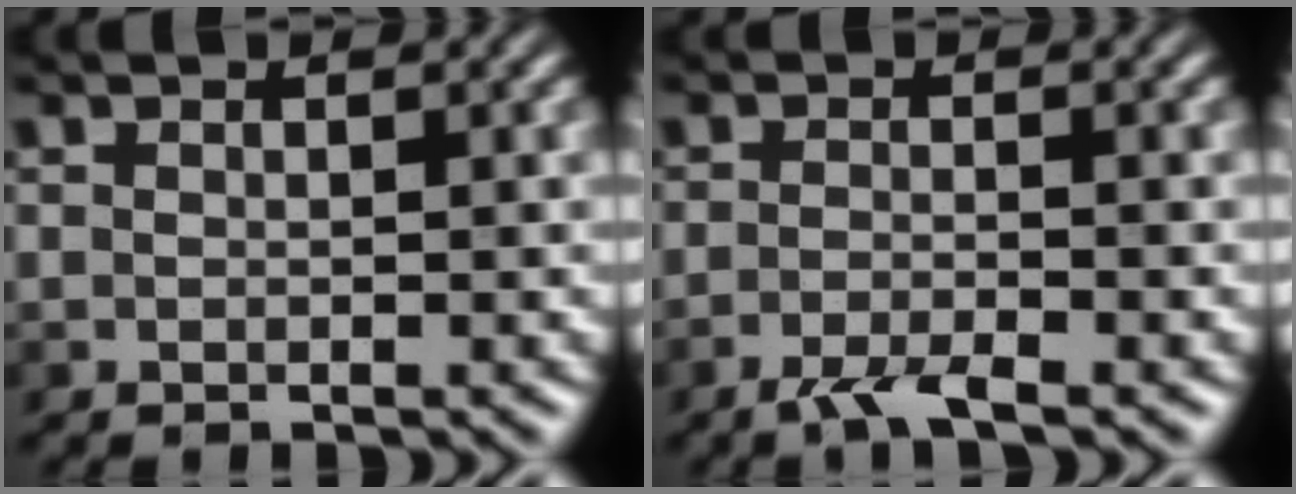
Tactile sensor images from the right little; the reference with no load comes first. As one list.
[{"total": 2.5, "force": [-1.7, 0.4, 1.8], "torque": [-0.035, -0.004, -0.039]}]